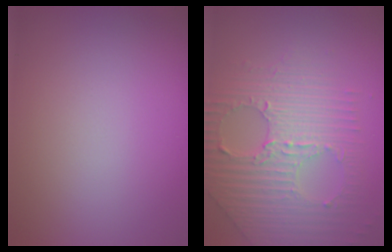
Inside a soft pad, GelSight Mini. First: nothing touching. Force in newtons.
{"total": 7.2, "press": 5.0, "slide": 5.3}